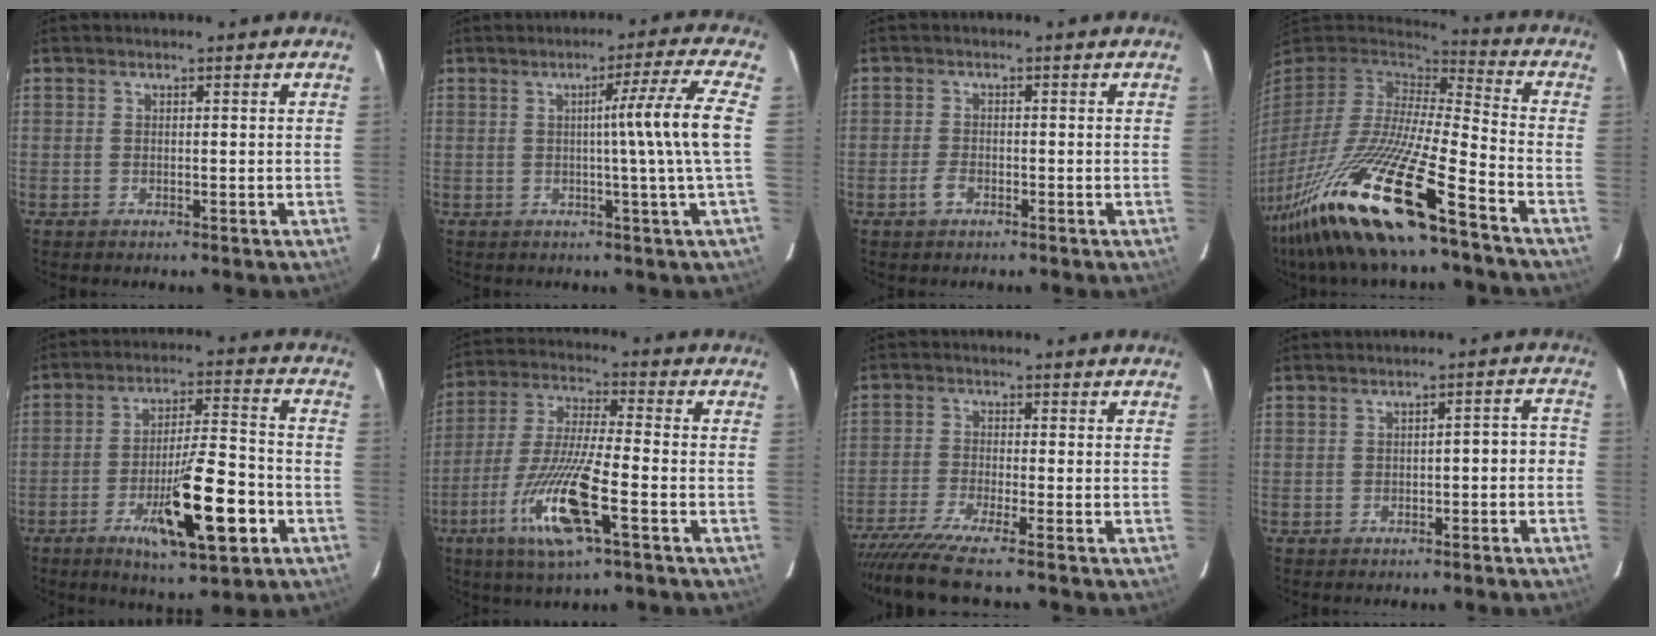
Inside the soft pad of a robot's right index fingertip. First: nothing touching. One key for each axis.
{"total": 8.3, "fx": 0.3, "fy": -3.0, "fz": 7.7, "tx": -0.109, "ty": -0.003, "tz": 0.011}
{"total": 0.8, "fx": -0.5, "fy": 0.4, "fz": 0.5, "tx": -0.011, "ty": 0.001, "tz": -0.008}
{"total": 25.2, "fx": -16.1, "fy": 2.4, "fz": 19.2, "tx": -0.380, "ty": -0.068, "tz": -0.300}
{"total": 14.6, "fx": -5.8, "fy": 2.2, "fz": 13.2, "tx": -0.220, "ty": -0.008, "tz": -0.088}
{"total": 14.3, "fx": -5.9, "fy": 1.2, "fz": 12.9, "tx": -0.264, "ty": -0.022, "tz": -0.108}
{"total": 9.1, "fx": -7.6, "fy": -1.3, "fz": 4.9, "tx": -0.076, "ty": -0.023, "tz": -0.127}
{"total": 3.3, "fx": -1.0, "fy": 1.1, "fz": 3.0, "tx": -0.036, "ty": 0.025, "tz": -0.012}